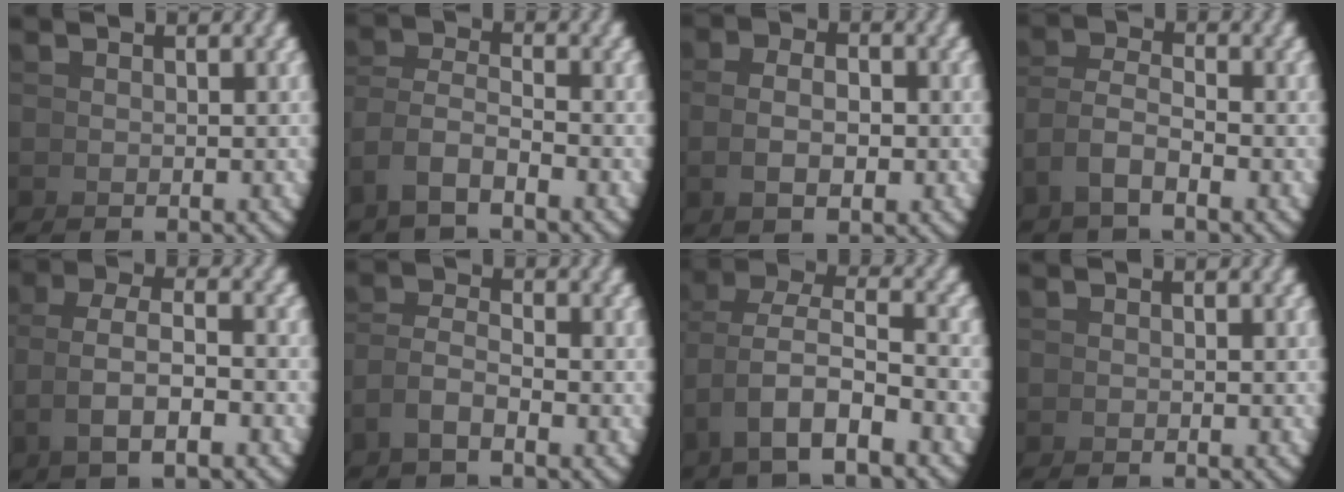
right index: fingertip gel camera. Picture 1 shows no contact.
{"total": 3.4, "force": [-1.3, 2.2, 2.3], "torque": [-0.057, -0.012, -0.020]}
{"total": 2.4, "force": [0.0, 0.9, 2.3], "torque": [-0.033, 0.001, 0.004]}
{"total": 2.9, "force": [-0.8, 1.8, 2.2], "torque": [-0.051, -0.010, -0.012]}
{"total": 3.8, "force": [0.4, 1.3, 3.6], "torque": [-0.065, 0.005, 0.012]}
{"total": 2.2, "force": [-0.9, 1.0, 1.7], "torque": [-0.037, -0.008, -0.015]}
{"total": 5.2, "force": [1.0, 2.9, 4.2], "torque": [-0.083, 0.002, 0.020]}
{"total": 0.0}